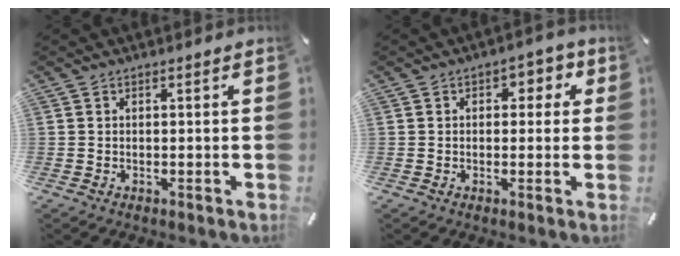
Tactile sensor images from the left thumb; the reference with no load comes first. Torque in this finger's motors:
{"motor_torque": [0.19, -0.14, 0.11, 0.34, 0.04]}